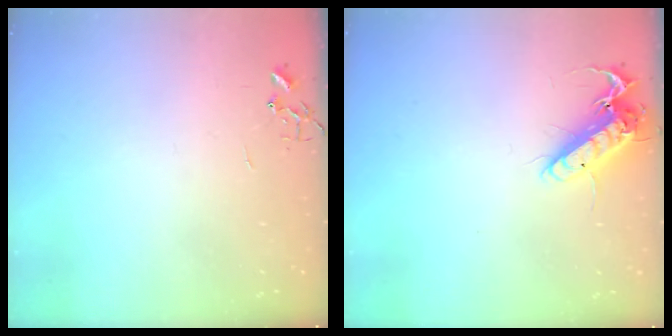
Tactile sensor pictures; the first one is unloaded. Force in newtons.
{"total": 14.3, "press": 14.2, "slide": 1.9}